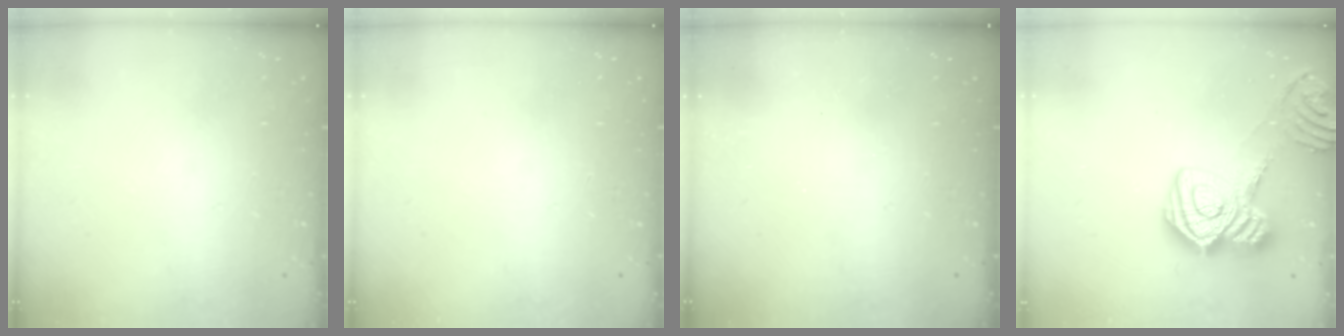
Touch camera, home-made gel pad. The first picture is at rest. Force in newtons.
{"total": 0.0}
{"total": 2.6, "press": 2.5, "slide": 0.9}
{"total": 17.8, "press": 17.8, "slide": 1.2}